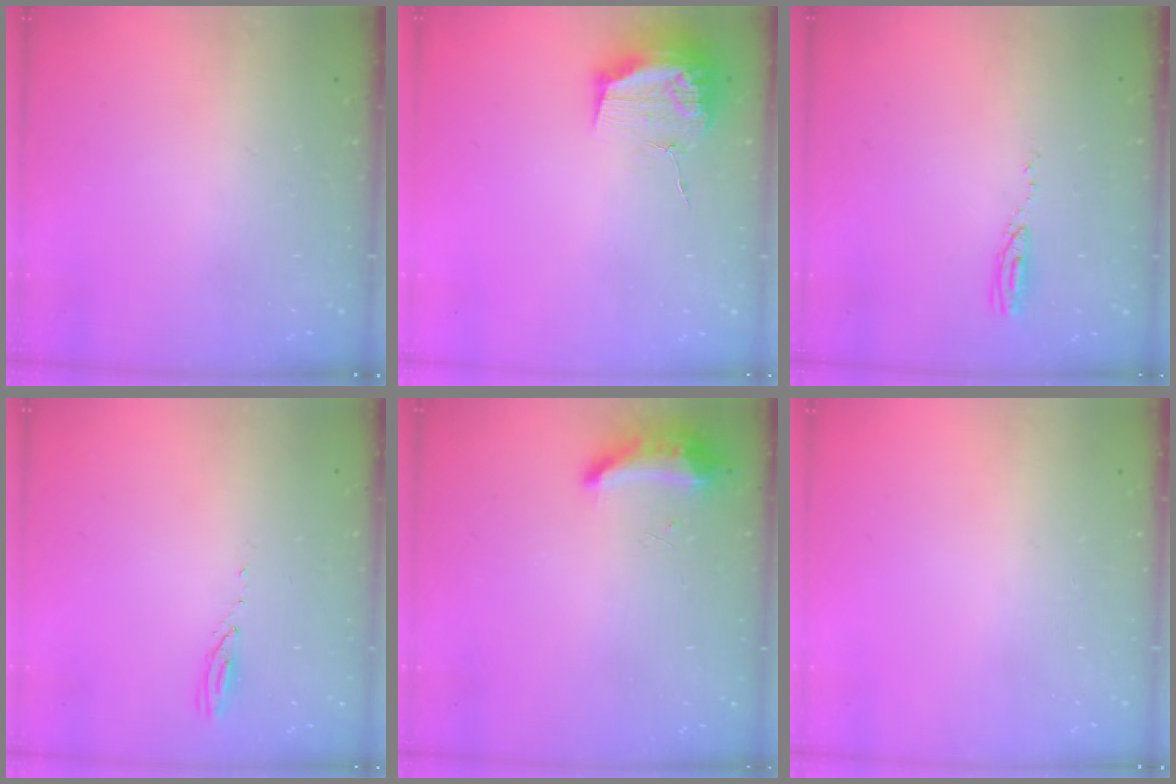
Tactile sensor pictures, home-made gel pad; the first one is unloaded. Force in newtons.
{"total": 13.9, "press": 13.9, "slide": 0.1}
{"total": 14.7, "press": 6.3, "slide": 13.3}
{"total": 3.0, "press": 2.9, "slide": 0.3}
{"total": 16.8, "press": 10.1, "slide": 13.4}
{"total": 0.0}